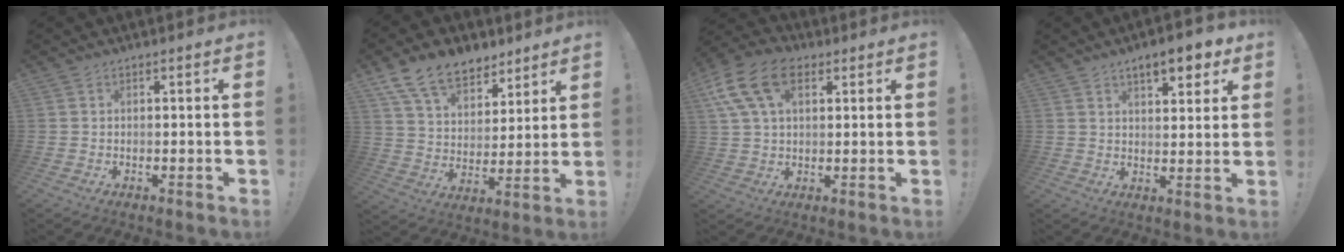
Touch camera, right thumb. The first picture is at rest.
{"total": 14.3, "force": [10.1, 8.2, 5.9], "torque": [-0.108, -0.064, 0.193]}
{"total": 14.9, "force": [6.1, 9.3, 10.0], "torque": [-0.190, -0.015, 0.112]}
{"total": 8.1, "force": [5.1, 2.7, 5.6], "torque": [-0.074, -0.022, 0.085]}